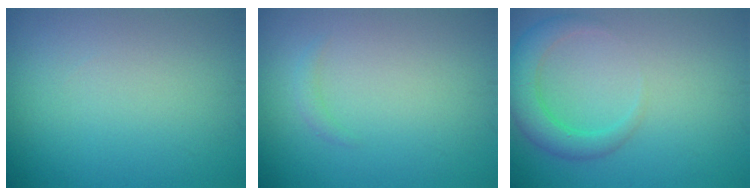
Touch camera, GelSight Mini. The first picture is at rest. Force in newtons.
{"total": 0.7, "press": 0.7, "slide": 0.1}
{"total": 3.3, "press": 3.3, "slide": 0.2}